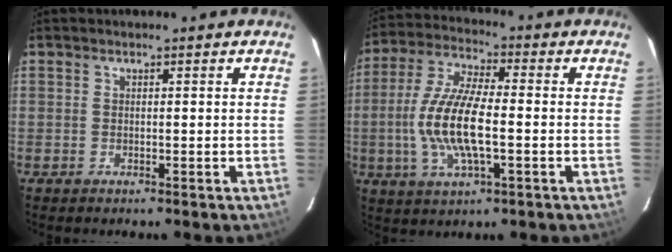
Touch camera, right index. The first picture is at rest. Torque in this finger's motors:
{"motor_torque": [1.49, -0.65, 1.04, 0.21]}